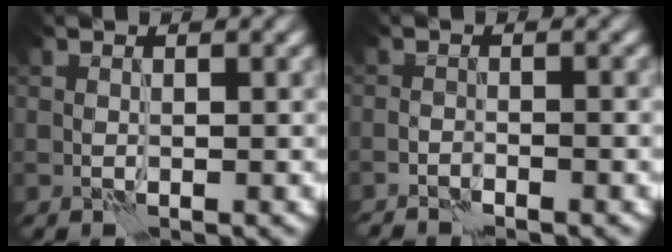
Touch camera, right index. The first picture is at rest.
{"total": 2.0, "force": [-1.9, 0.1, 0.5], "torque": [-0.012, 0.010, -0.036]}